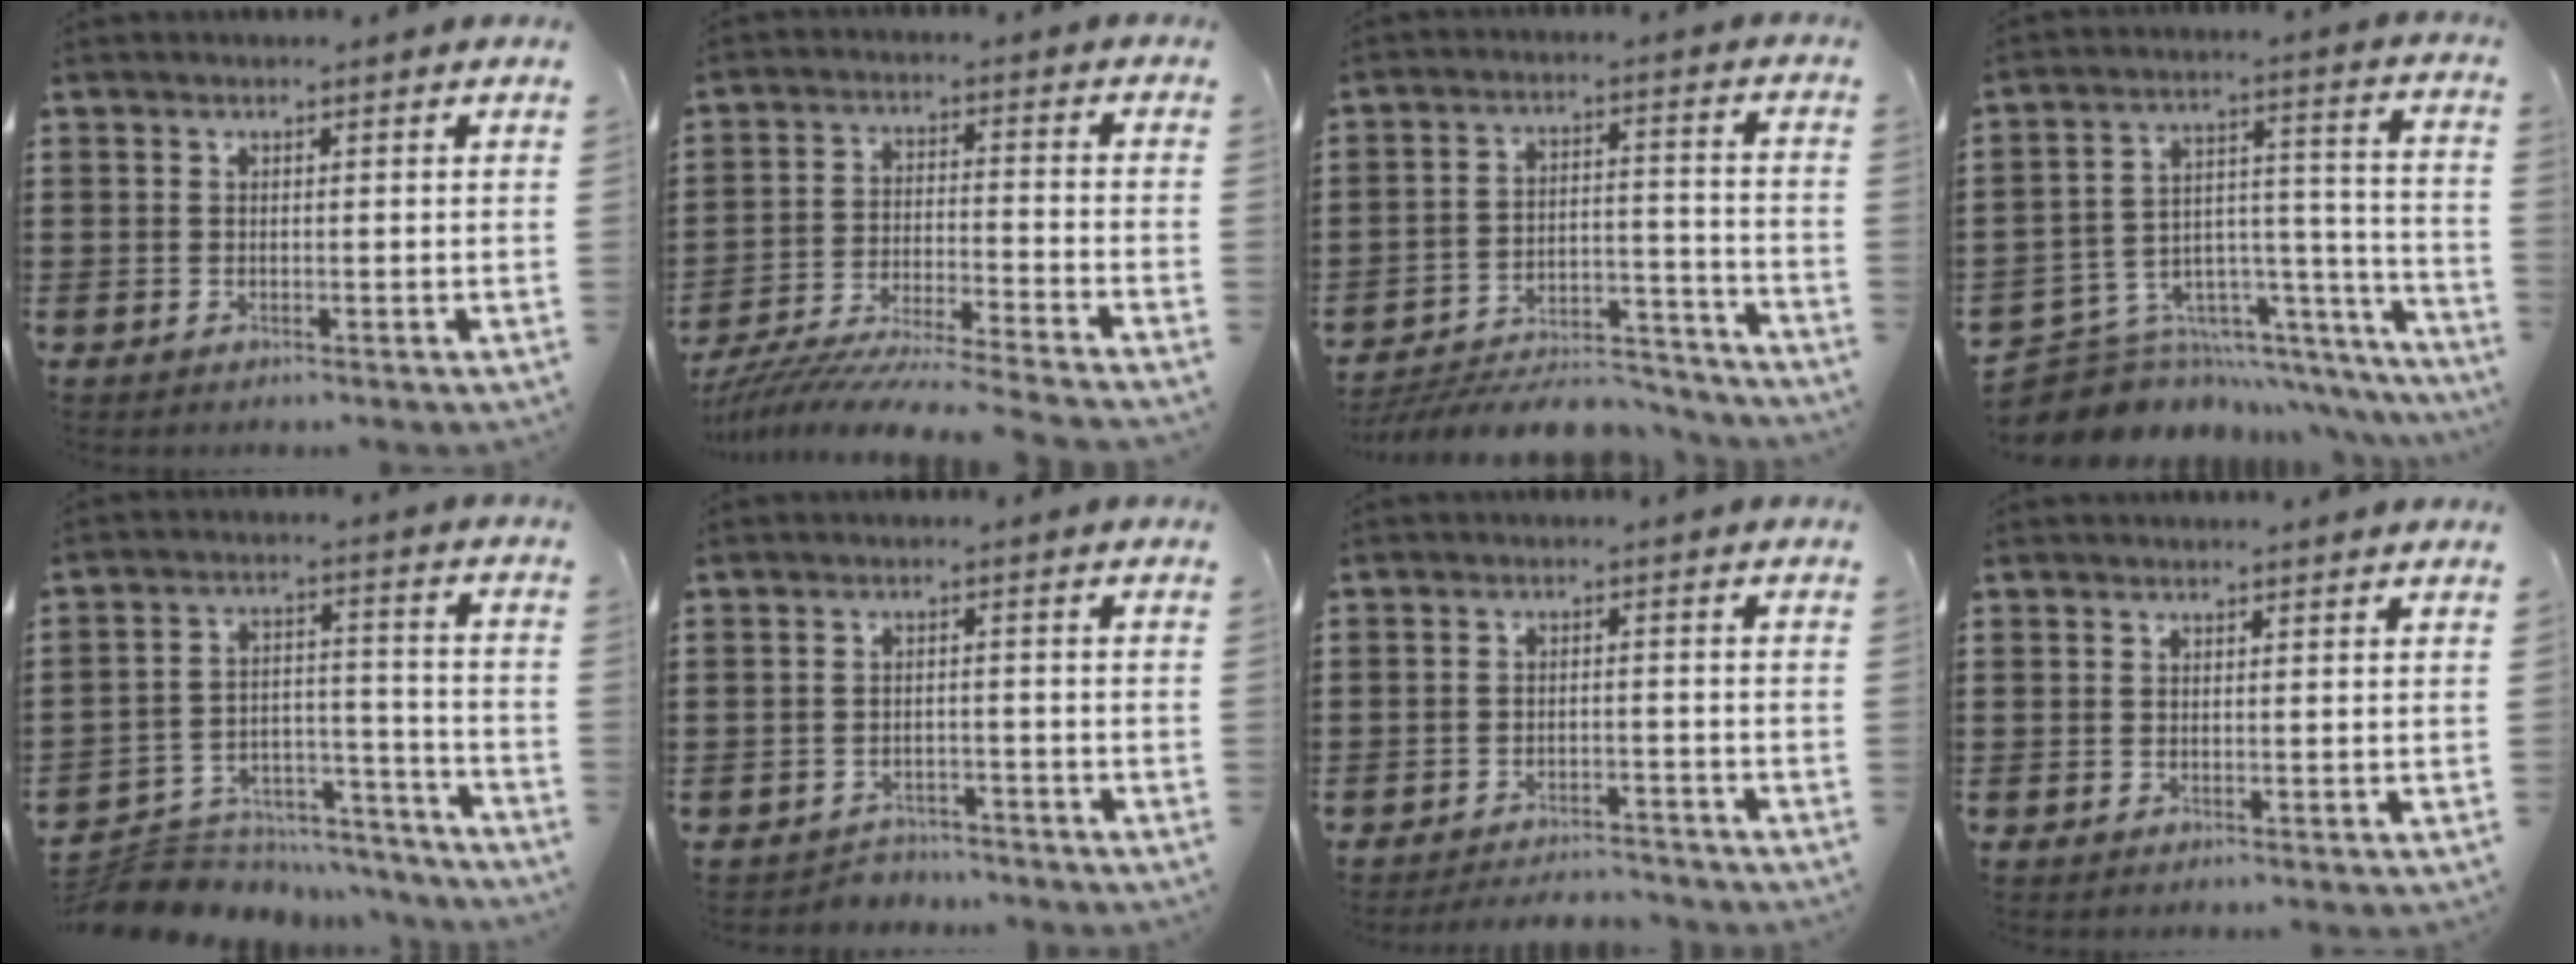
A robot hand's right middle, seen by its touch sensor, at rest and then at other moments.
{"total": 7.5, "force": [-7.3, -0.6, 1.7], "torque": [-0.037, -0.009, -0.148]}
{"total": 6.7, "force": [-6.2, 1.3, 2.0], "torque": [-0.033, 0.014, -0.120]}
{"total": 7.0, "force": [-5.8, 3.9, 1.1], "torque": [-0.029, -0.011, -0.101]}
{"total": 6.7, "force": [-6.1, 2.4, 1.0], "torque": [-0.019, 0.019, -0.119]}
{"total": 2.7, "force": [-2.7, 0.5, -0.3], "torque": [-0.005, -0.001, -0.059]}
{"total": 3.4, "force": [-3.3, 0.3, -0.1], "torque": [-0.006, -0.001, -0.071]}
{"total": 0.0}